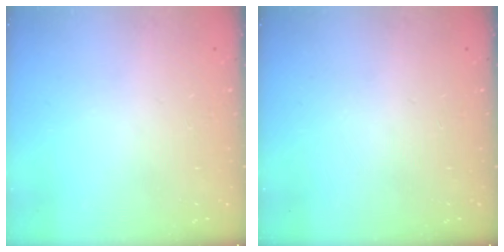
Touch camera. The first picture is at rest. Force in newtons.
{"total": 0.0}